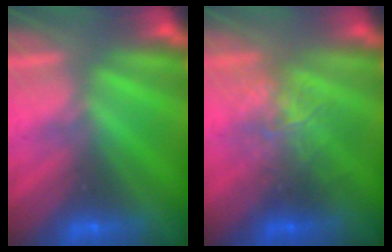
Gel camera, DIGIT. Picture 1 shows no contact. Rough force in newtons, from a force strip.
{"total": 2.4}